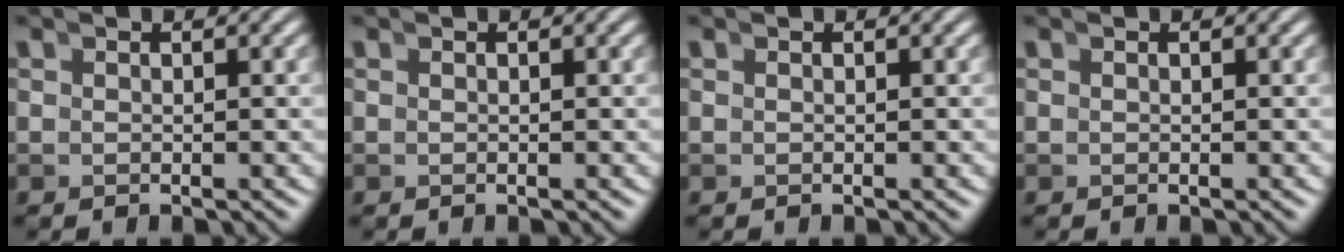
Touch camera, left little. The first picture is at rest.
{"total": 0.0}
{"total": 0.0}
{"total": 0.0}